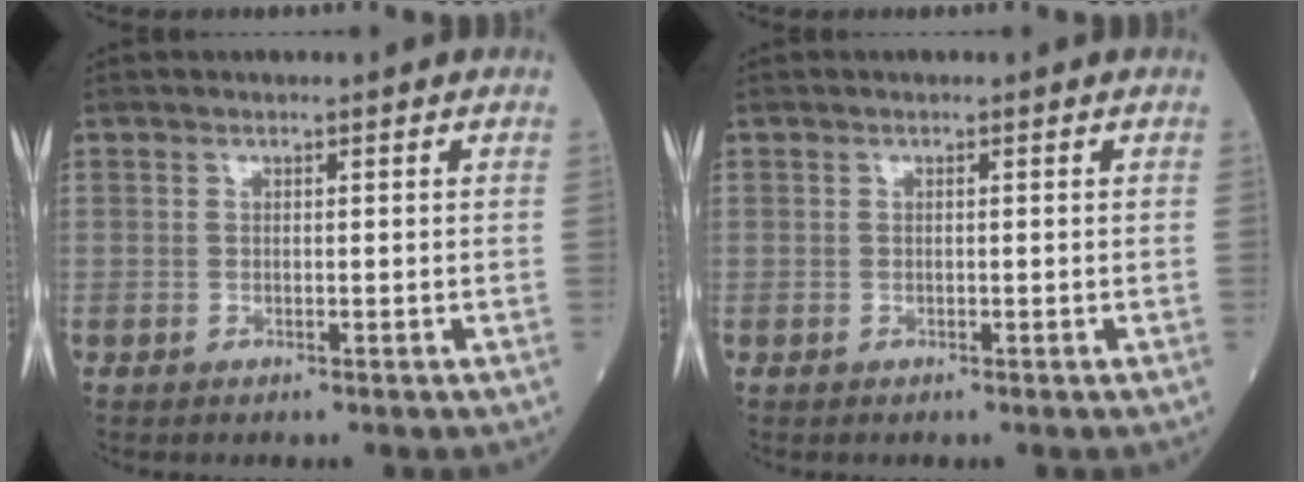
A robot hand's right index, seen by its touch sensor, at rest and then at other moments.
{"total": 0.0}